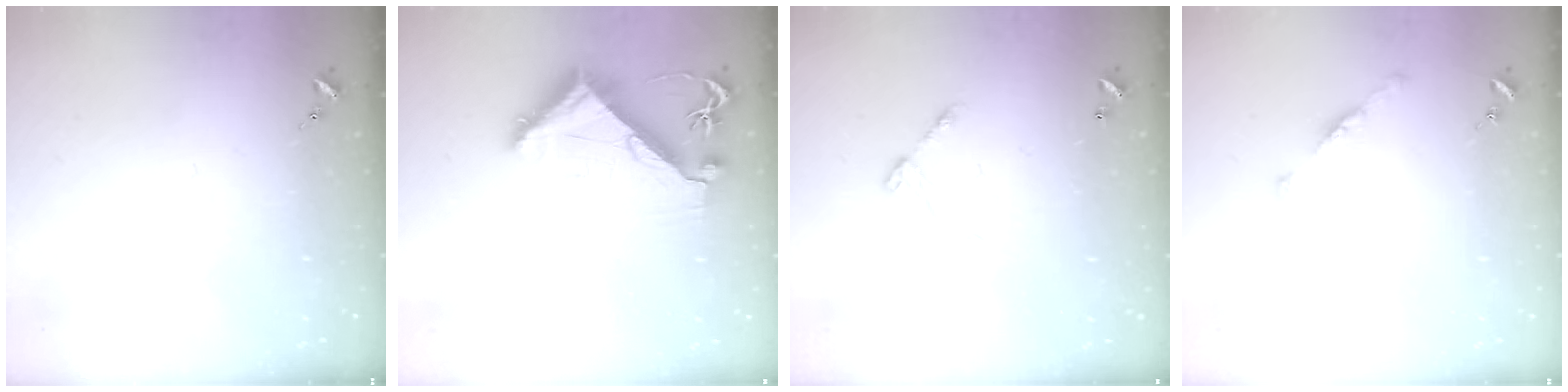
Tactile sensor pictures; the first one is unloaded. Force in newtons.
{"total": 8.5, "press": 8.4, "slide": 1.4}
{"total": 7.1, "press": 7.1, "slide": 0.5}
{"total": 4.8, "press": 4.7, "slide": 0.5}